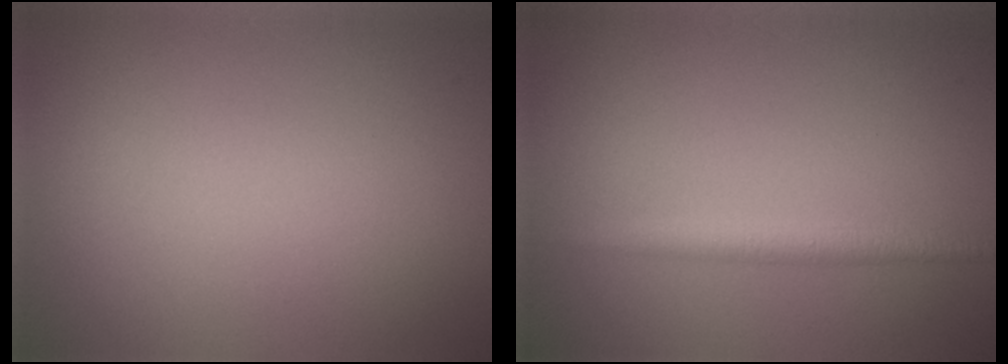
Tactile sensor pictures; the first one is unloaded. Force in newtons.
{"total": 2.5, "press": 2.5, "slide": 0.1}